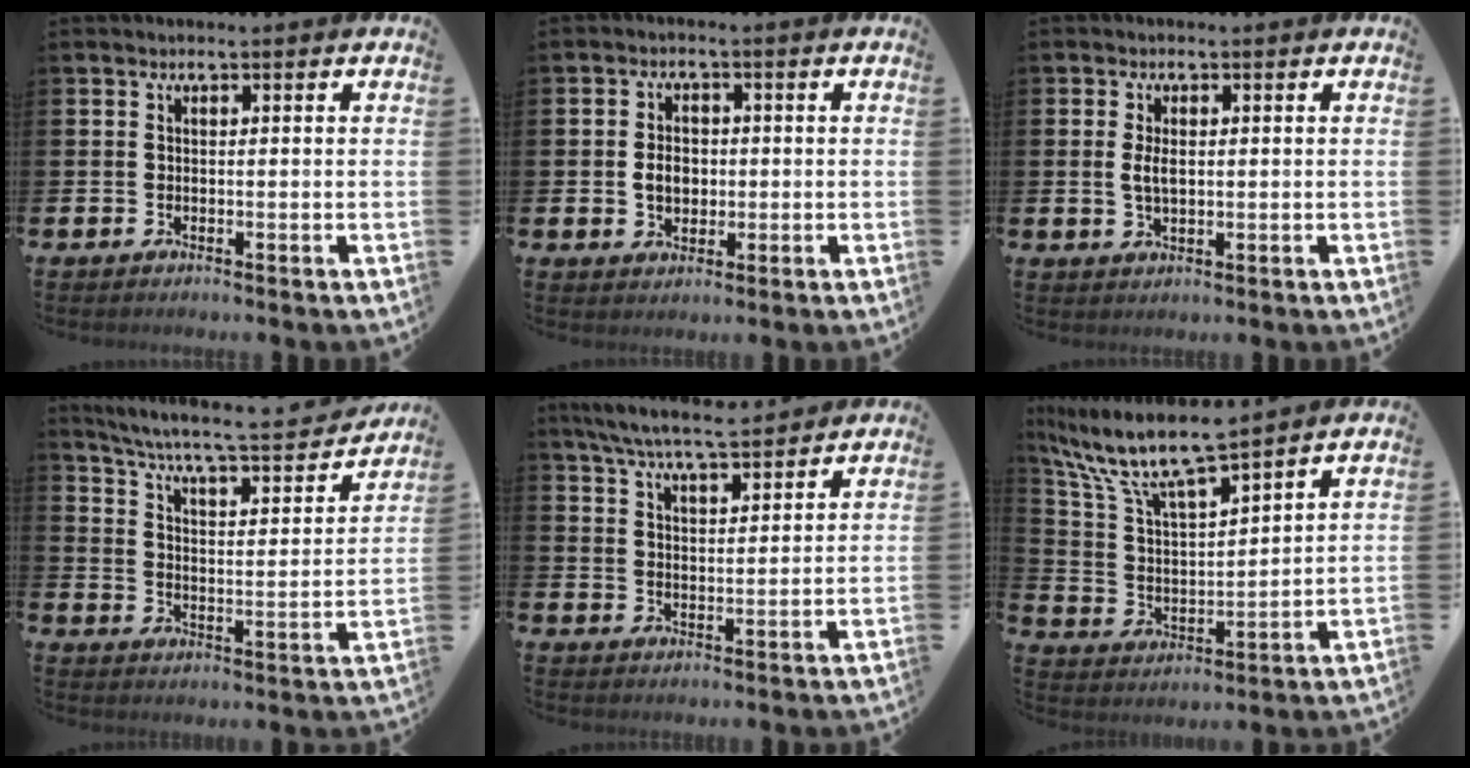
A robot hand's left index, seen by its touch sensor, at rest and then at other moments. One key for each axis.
{"total": 3.5, "fx": -0.2, "fy": 2.8, "fz": 2.1, "tx": -0.024, "ty": 0.001, "tz": -0.012}
{"total": 2.7, "fx": 0.3, "fy": 1.4, "fz": 2.3, "tx": -0.033, "ty": 0.001, "tz": 0.001}
{"total": 7.0, "fx": 6.2, "fy": 0.8, "fz": 3.1, "tx": -0.084, "ty": -0.049, "tz": 0.097}
{"total": 7.3, "fx": 6.9, "fy": 0.7, "fz": 2.3, "tx": -0.066, "ty": -0.033, "tz": 0.123}
{"total": 9.5, "fx": 8.4, "fy": 1.4, "fz": 4.2, "tx": -0.119, "ty": -0.051, "tz": 0.145}